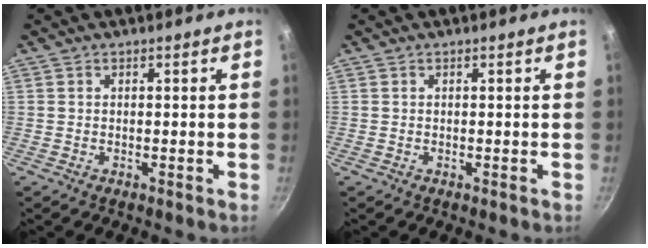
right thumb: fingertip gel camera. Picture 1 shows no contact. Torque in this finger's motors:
{"motor_torque": [-0.05, 0.06, -0.06, -0.06, 0.00]}